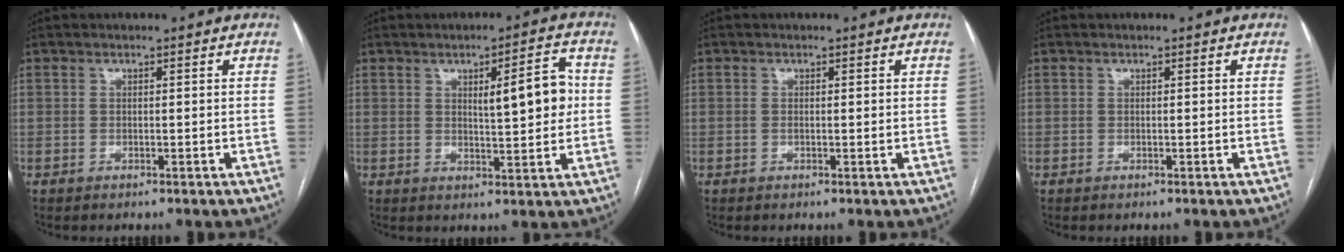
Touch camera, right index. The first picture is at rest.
{"total": 7.5, "force": [1.3, 1.6, 7.3], "torque": [-0.104, 0.009, 0.021]}
{"total": 0.7, "force": [0.0, 0.1, 0.7], "torque": [-0.018, -0.003, 0.001]}
{"total": 0.0}